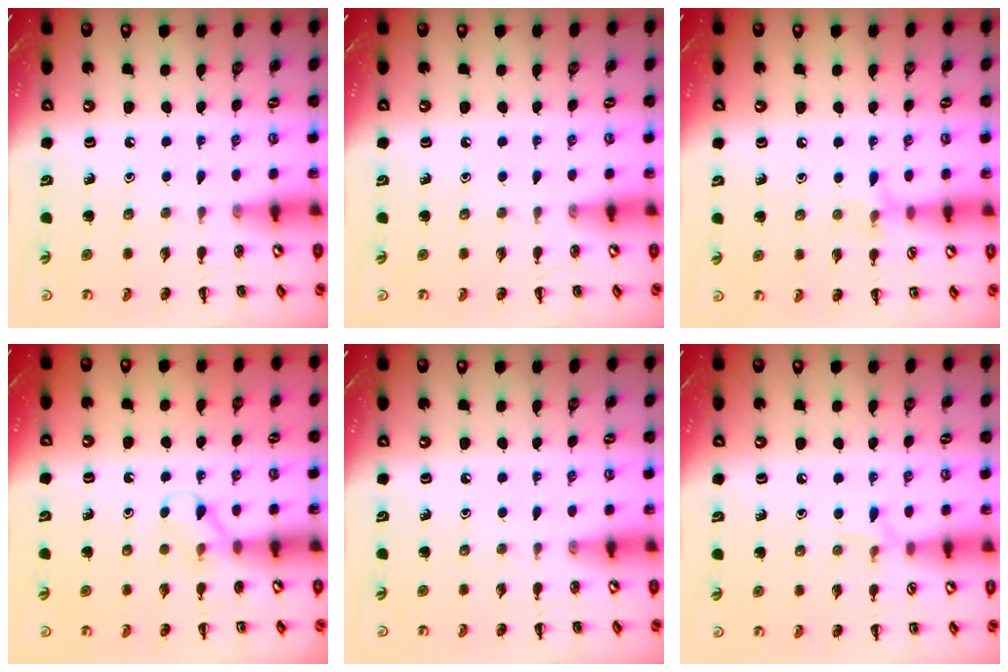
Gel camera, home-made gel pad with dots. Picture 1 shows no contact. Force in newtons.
{"total": 0.0}
{"total": 6.4, "press": 6.0, "slide": 2.0}
{"total": 4.2, "press": 3.9, "slide": 1.5}
{"total": 0.0}
{"total": 4.9, "press": 4.5, "slide": 1.8}